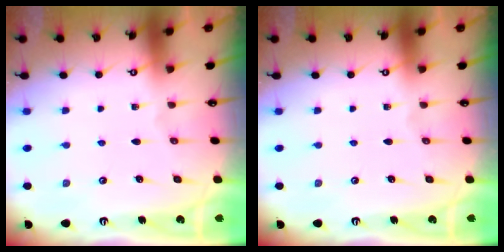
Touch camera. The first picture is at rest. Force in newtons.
{"total": 0.0}